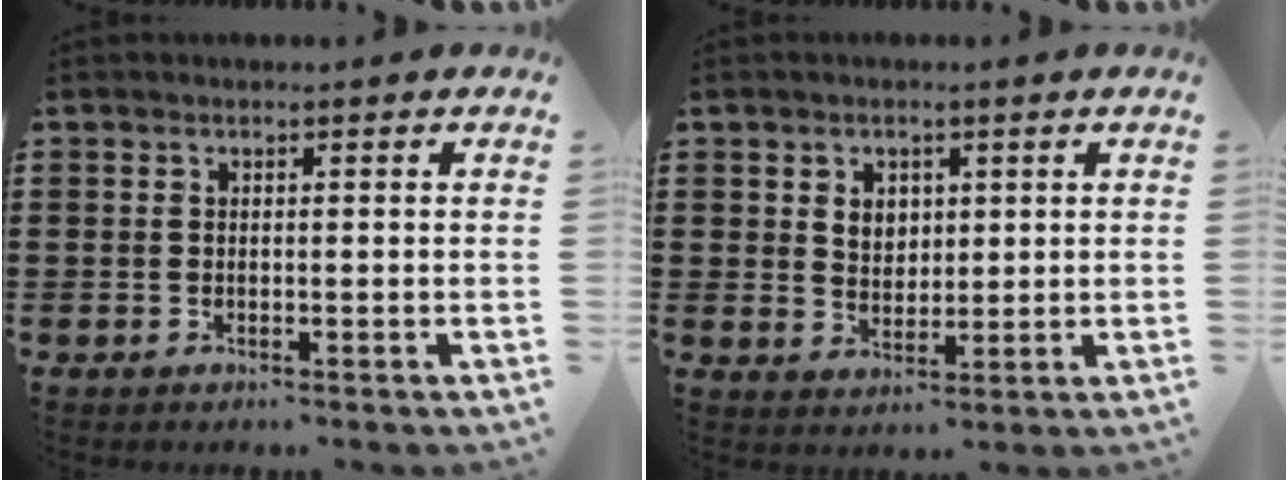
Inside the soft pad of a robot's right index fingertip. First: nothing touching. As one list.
[{"total": 3.0, "force": [1.3, 2.4, 1.2], "torque": [-0.025, 0.006, 0.021]}]